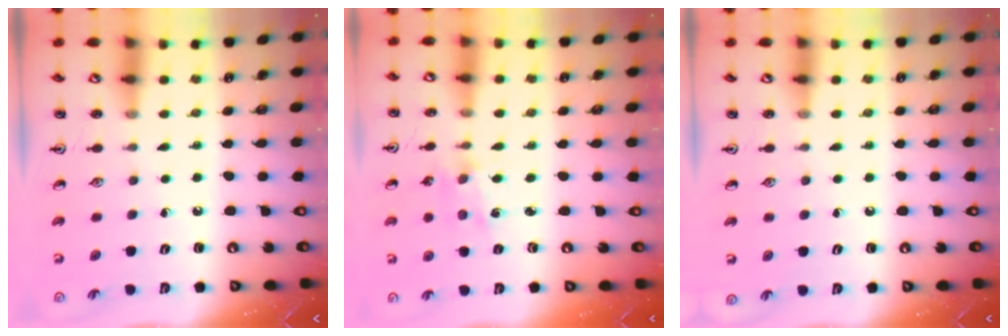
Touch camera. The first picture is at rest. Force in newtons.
{"total": 1.2, "press": 1.2, "slide": 0.2}
{"total": 0.0}